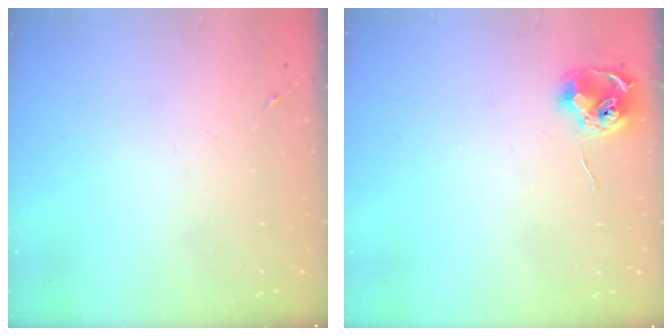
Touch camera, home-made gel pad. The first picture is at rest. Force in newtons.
{"total": 8.4, "press": 8.4, "slide": 0.4}